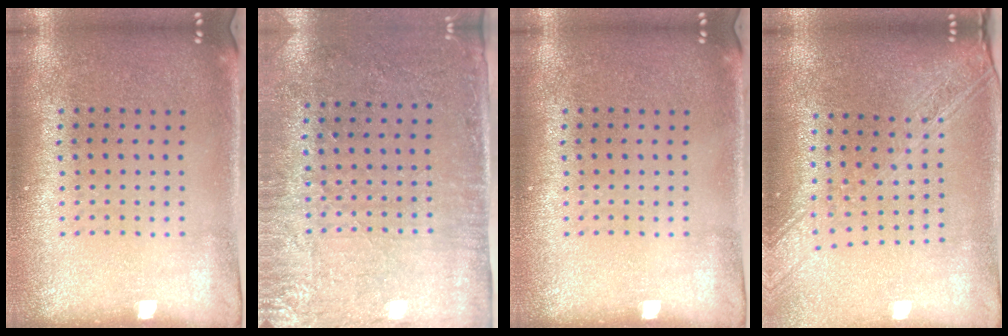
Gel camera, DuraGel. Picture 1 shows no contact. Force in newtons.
{"total": 2.9, "press": 2.4, "slide": 1.6}
{"total": 0.0}
{"total": 2.0, "press": 1.8, "slide": 1.0}